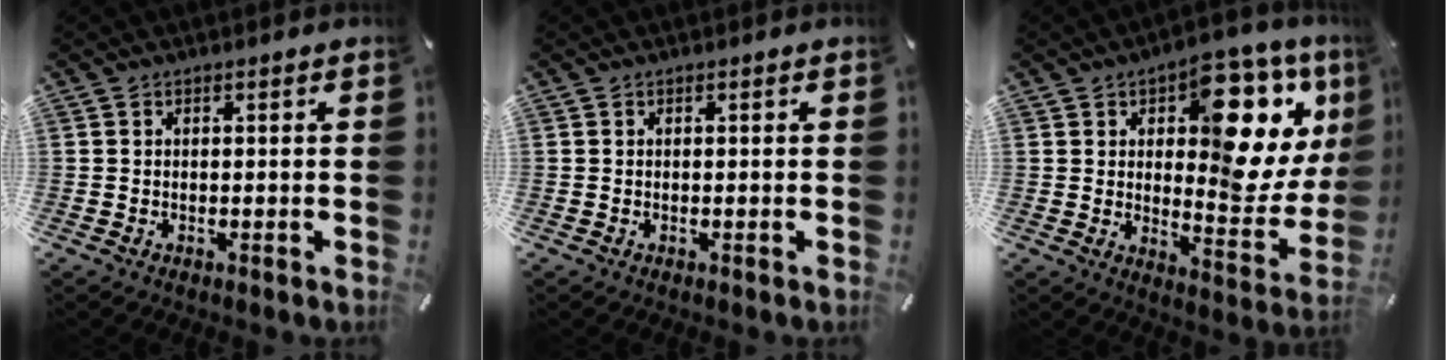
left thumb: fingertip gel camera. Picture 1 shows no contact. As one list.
[{"total": 0.0}, {"total": 18.9, "force": [7.9, 9.7, 14.1], "torque": [-0.155, -0.073, 0.125]}]